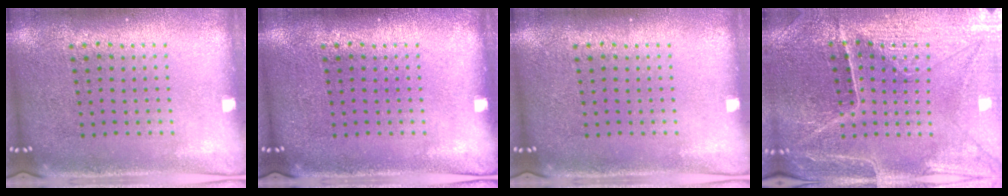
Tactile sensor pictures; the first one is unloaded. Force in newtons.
{"total": 0.0}
{"total": 0.0}
{"total": 3.4, "press": 3.4, "slide": 0.3}